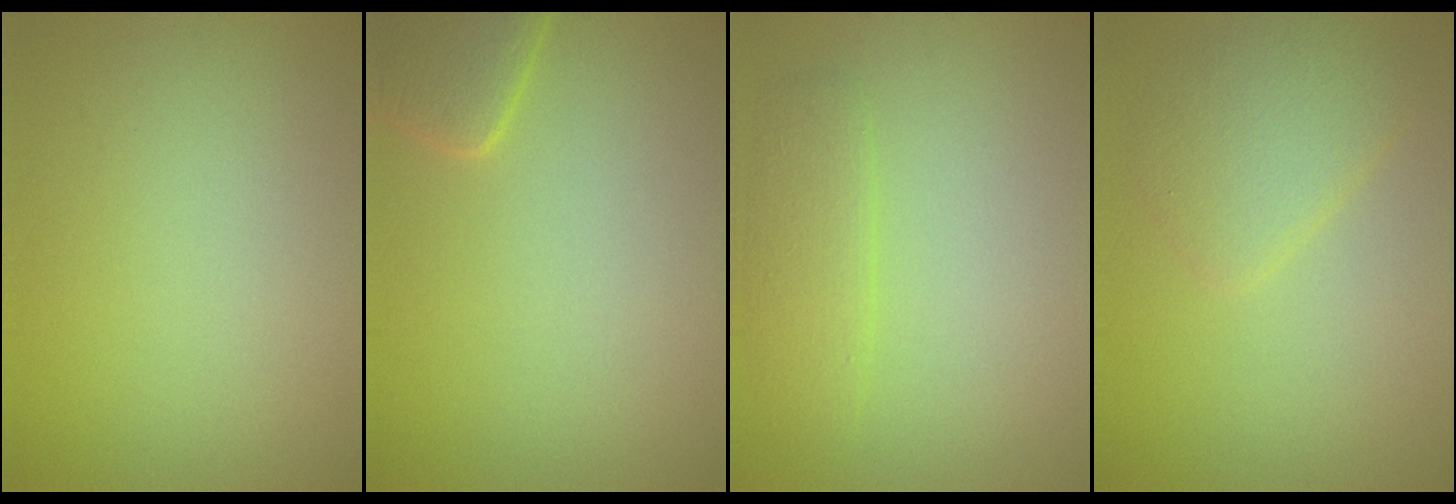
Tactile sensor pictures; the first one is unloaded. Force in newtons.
{"total": 3.1, "press": 3.1, "slide": 0.3}
{"total": 2.5, "press": 2.5, "slide": 0.2}
{"total": 3.2, "press": 3.1, "slide": 0.2}